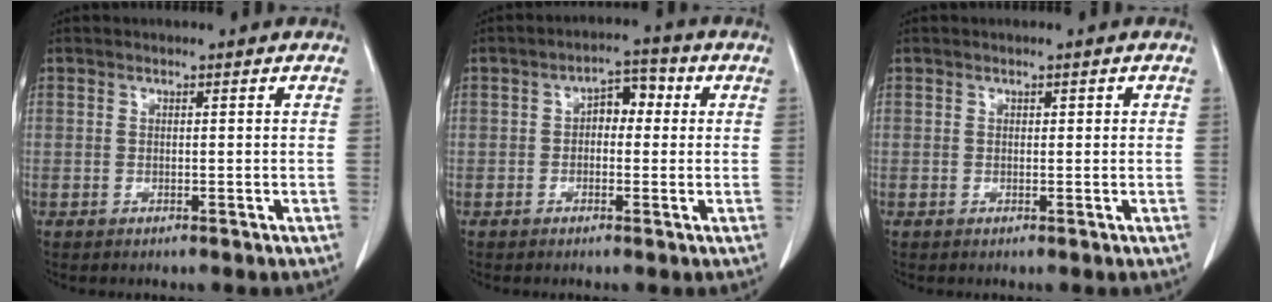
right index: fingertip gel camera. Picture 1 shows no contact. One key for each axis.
{"total": 4.5, "fx": 0.4, "fy": 2.6, "fz": 3.6, "tx": -0.050, "ty": 0.025, "tz": 0.001}
{"total": 0.8, "fx": 0.2, "fy": 0.5, "fz": 0.6, "tx": -0.005, "ty": 0.006, "tz": 0.004}